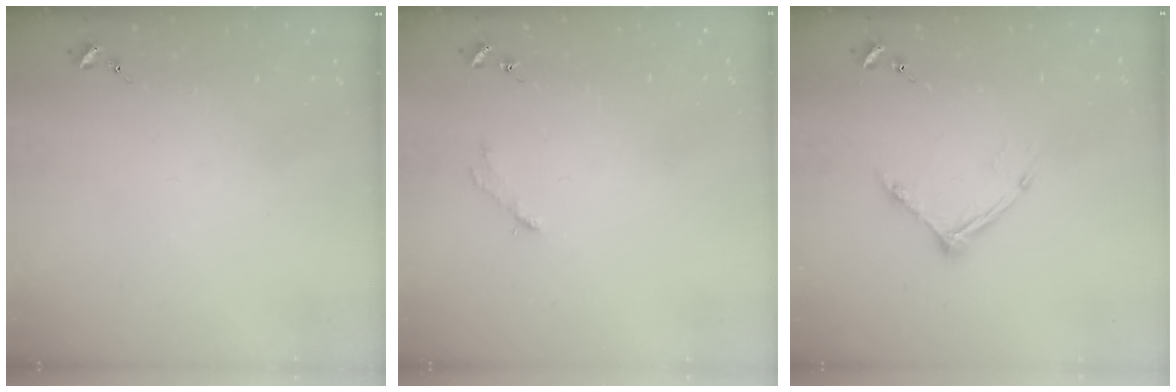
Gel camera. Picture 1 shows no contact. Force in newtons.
{"total": 2.8, "press": 2.8, "slide": 0.4}
{"total": 10.0, "press": 9.9, "slide": 0.7}